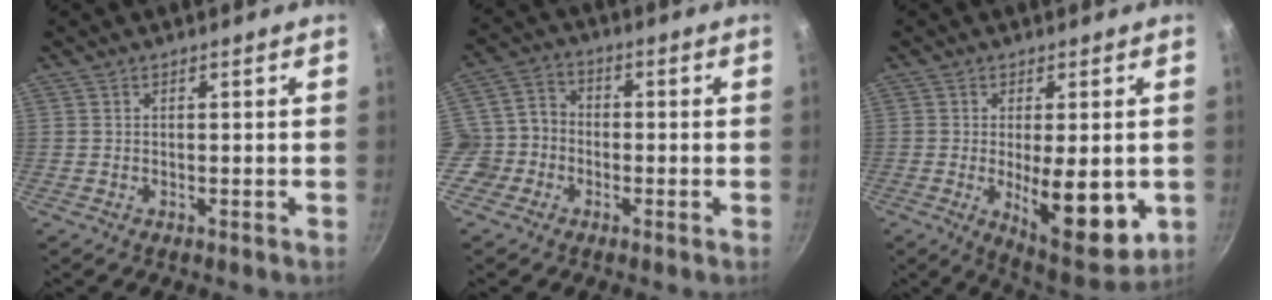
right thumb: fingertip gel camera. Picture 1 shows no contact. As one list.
[{"total": 6.2, "force": [-2.4, 5.4, 2.0], "torque": [0.000, 0.028, -0.058]}, {"total": 13.9, "force": [-2.0, 5.4, 12.7], "torque": [-0.159, -0.016, -0.015]}]